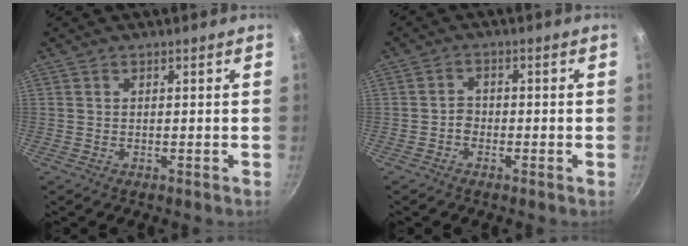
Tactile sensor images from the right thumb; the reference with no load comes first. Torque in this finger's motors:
{"motor_torque": [2.75, 2.26, -0.15, -0.16, 0.00]}